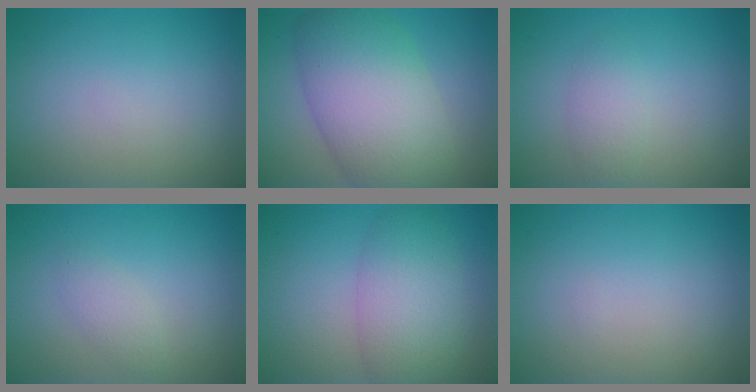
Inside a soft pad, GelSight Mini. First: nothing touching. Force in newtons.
{"total": 10.2, "press": 10.2, "slide": 0.3}
{"total": 1.8, "press": 1.8, "slide": 0.0}
{"total": 1.5, "press": 1.5, "slide": 0.0}
{"total": 5.8, "press": 5.8, "slide": 0.3}
{"total": 0.0}